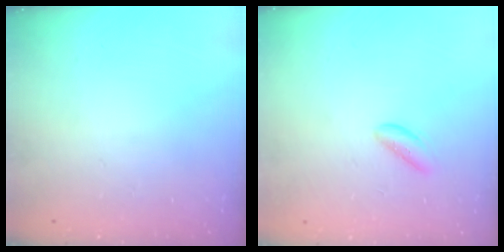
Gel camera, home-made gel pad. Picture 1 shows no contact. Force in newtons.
{"total": 2.1, "press": 2.1, "slide": 0.3}